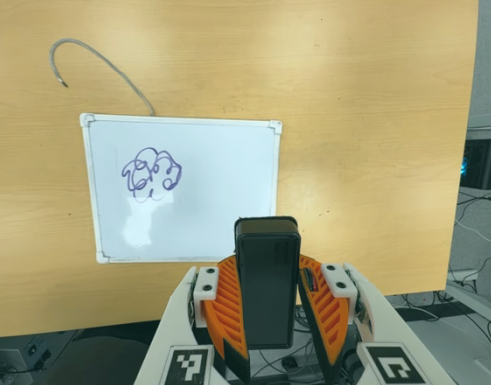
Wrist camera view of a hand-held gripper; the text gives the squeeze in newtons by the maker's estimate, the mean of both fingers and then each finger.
{"total": 8.4, "left": 7.7, "right": 9.1}